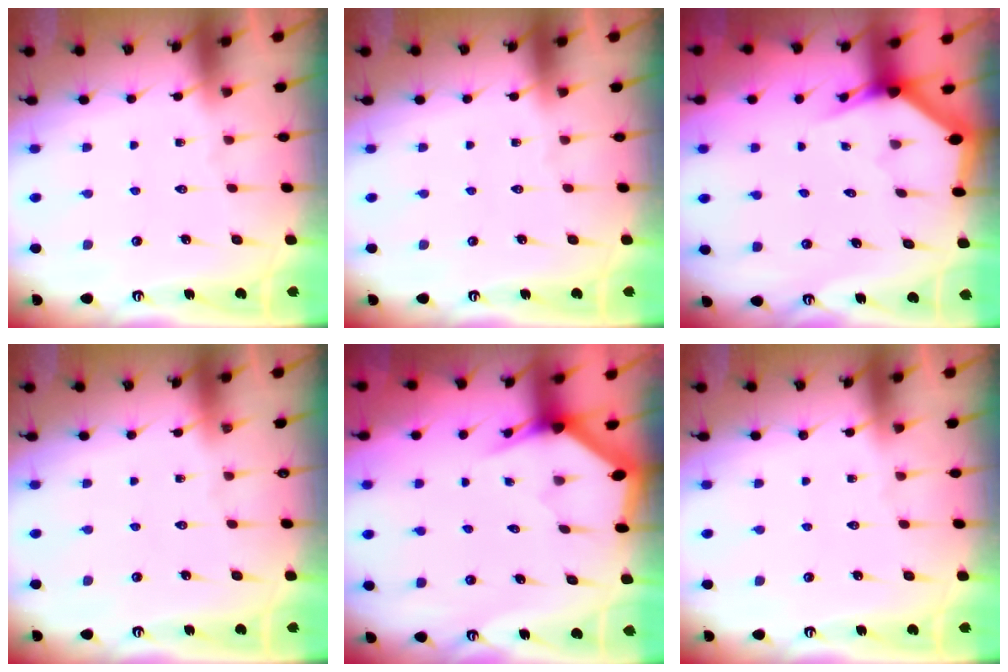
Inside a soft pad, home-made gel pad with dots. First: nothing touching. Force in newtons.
{"total": 0.0}
{"total": 2.9, "press": 2.9, "slide": 0.1}
{"total": 0.0}
{"total": 3.0, "press": 3.0, "slide": 0.1}
{"total": 0.0}